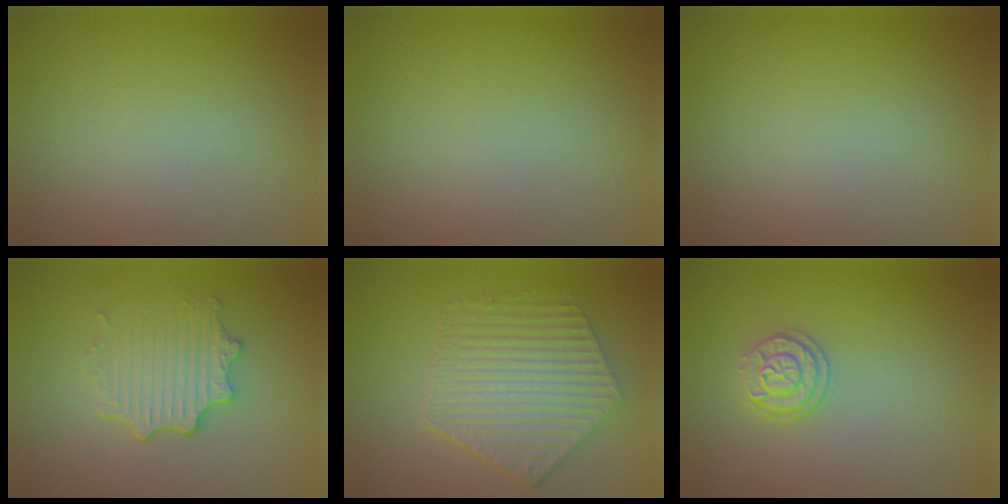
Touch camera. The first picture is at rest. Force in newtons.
{"total": 0.0}
{"total": 0.0}
{"total": 3.5, "press": 2.8, "slide": 2.1}
{"total": 5.8, "press": 4.7, "slide": 3.4}
{"total": 2.1, "press": 2.1, "slide": 0.3}